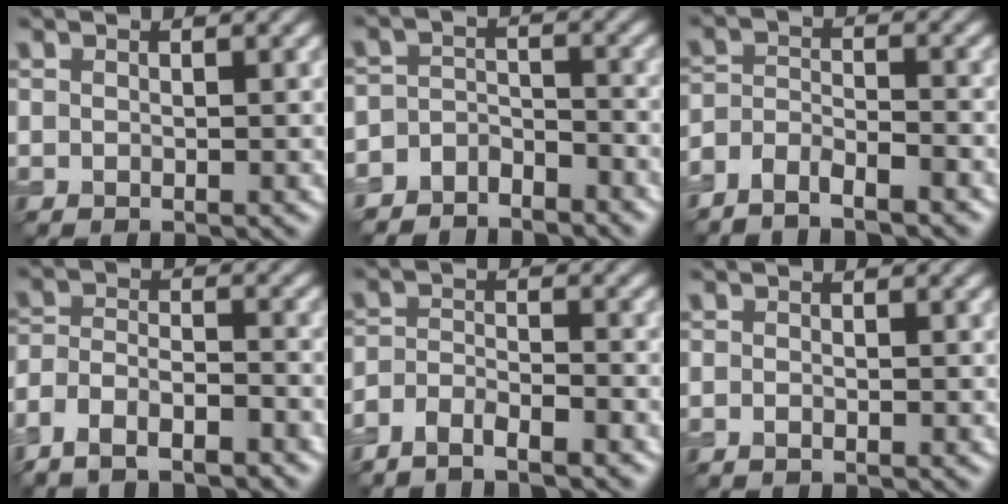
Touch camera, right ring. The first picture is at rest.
{"total": 4.0, "force": [-3.7, 1.3, 0.1], "torque": [0.004, -0.003, -0.068]}
{"total": 3.4, "force": [-3.2, 0.9, 0.9], "torque": [-0.015, -0.002, -0.066]}
{"total": 5.3, "force": [-4.4, 2.0, 2.3], "torque": [-0.038, -0.010, -0.085]}
{"total": 3.0, "force": [-2.7, 0.7, 0.9], "torque": [-0.016, -0.002, -0.059]}
{"total": 0.0}